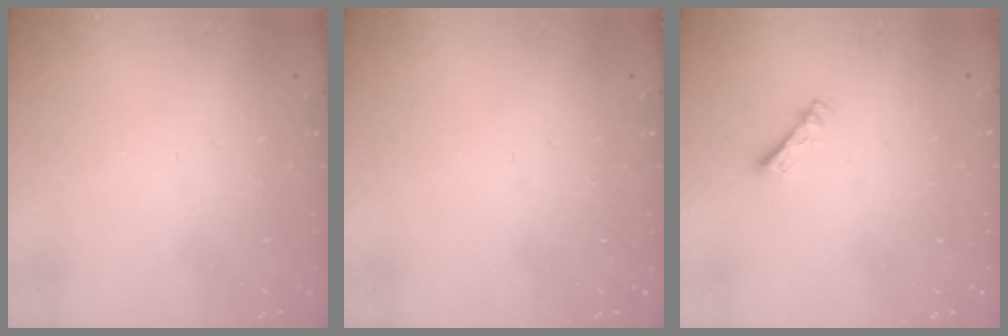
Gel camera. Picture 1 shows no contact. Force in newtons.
{"total": 0.0}
{"total": 2.7, "press": 2.7, "slide": 0.4}